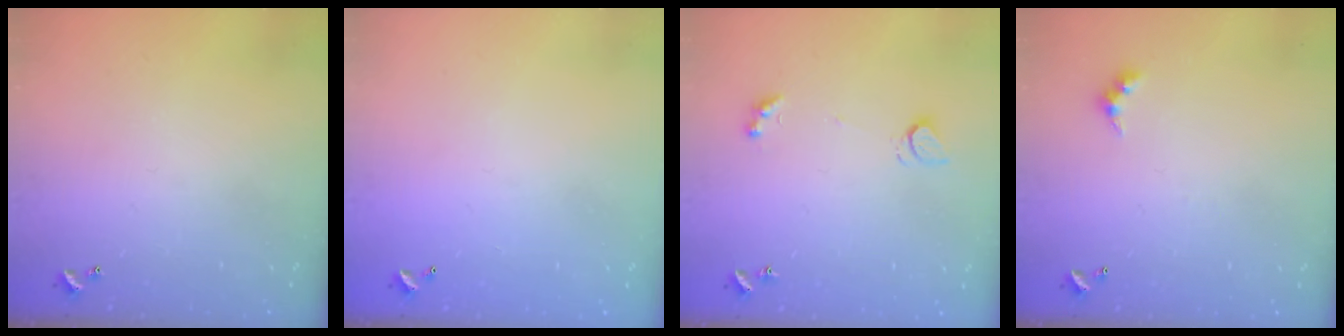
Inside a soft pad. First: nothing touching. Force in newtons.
{"total": 2.9, "press": 2.9, "slide": 0.1}
{"total": 1.4, "press": 1.2, "slide": 0.6}
{"total": 2.4, "press": 2.4, "slide": 0.5}